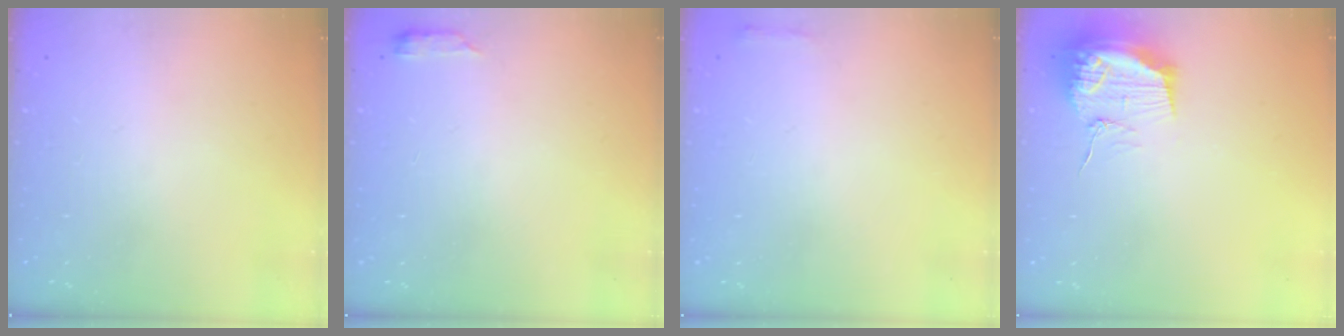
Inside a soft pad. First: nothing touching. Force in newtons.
{"total": 2.6, "press": 2.6, "slide": 0.5}
{"total": 2.3, "press": 2.3, "slide": 0.5}
{"total": 16.1, "press": 16.1, "slide": 0.2}